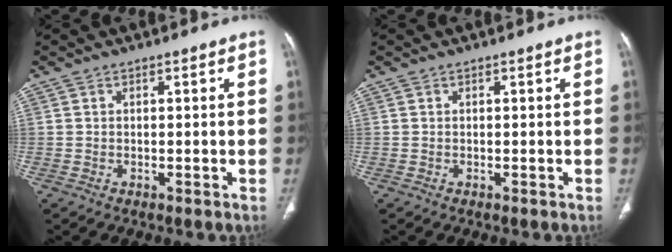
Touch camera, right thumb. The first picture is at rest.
{"total": 0.0}